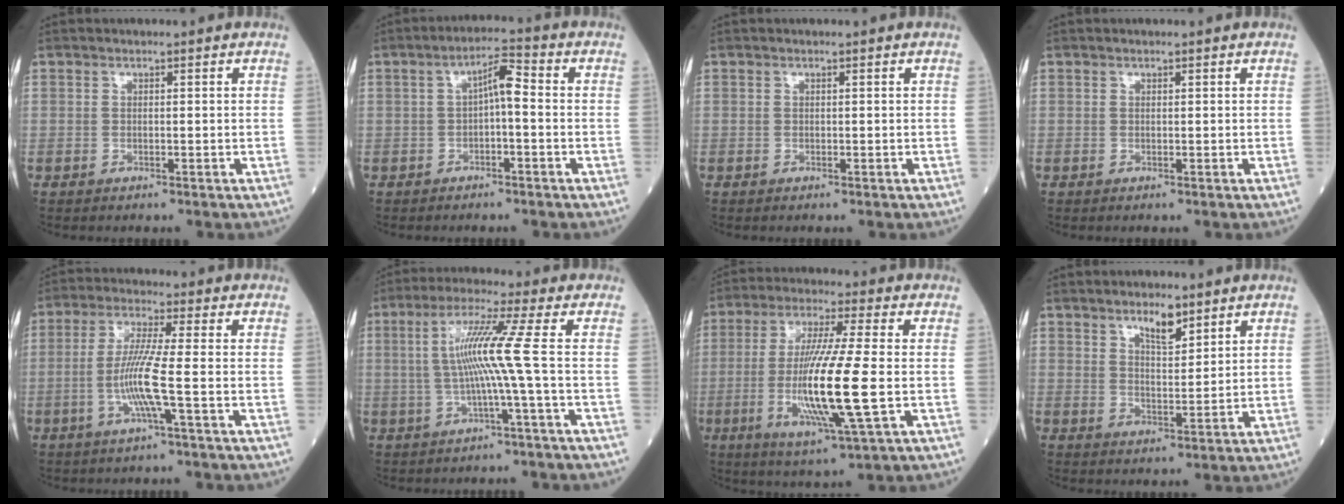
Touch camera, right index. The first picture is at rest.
{"total": 4.3, "force": [-0.2, 0.9, 4.2], "torque": [-0.065, 0.018, -0.006]}
{"total": 0.0}
{"total": 0.0}
{"total": 7.4, "force": [-1.8, -0.9, 7.1], "torque": [-0.144, -0.006, -0.040]}
{"total": 7.9, "force": [-0.1, -2.1, 7.6], "torque": [-0.150, 0.013, 0.005]}
{"total": 14.5, "force": [-2.2, -0.1, 14.3], "torque": [-0.285, -0.018, -0.047]}
{"total": 4.6, "force": [3.2, 1.3, 2.9], "torque": [-0.052, -0.002, 0.057]}